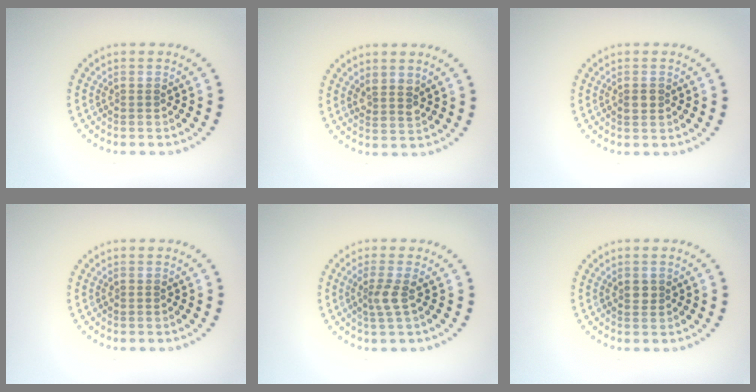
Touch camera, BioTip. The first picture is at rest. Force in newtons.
{"total": 1.7, "press": 1.5, "slide": 0.8}
{"total": 1.0, "press": 1.0, "slide": 0.0}
{"total": 0.0}
{"total": 2.0, "press": 1.4, "slide": 1.4}
{"total": 1.1, "press": 1.0, "slide": 0.3}